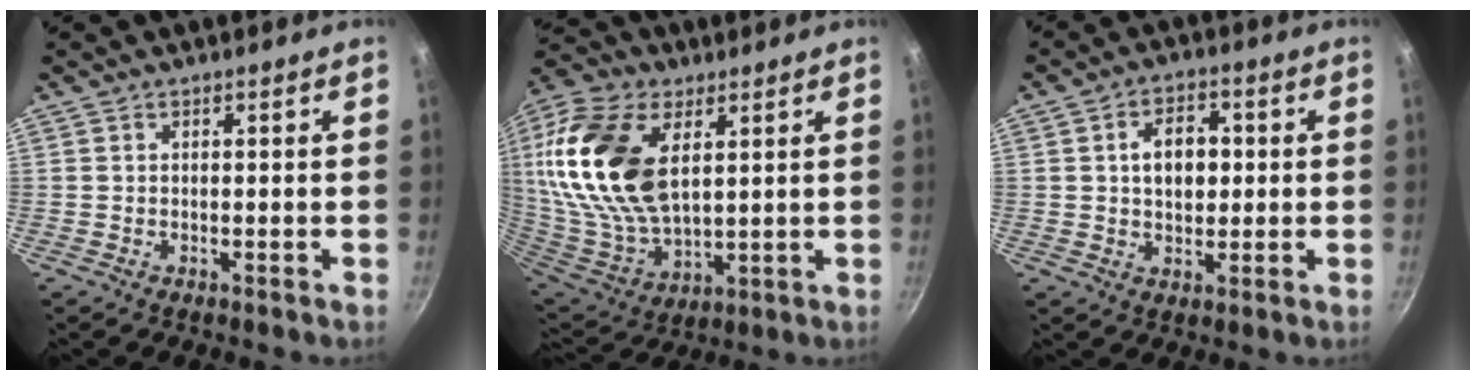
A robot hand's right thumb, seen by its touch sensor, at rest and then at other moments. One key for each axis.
{"total": 23.7, "fx": 6.5, "fy": 13.7, "fz": 18.2, "tx": -0.359, "ty": -0.023, "tz": 0.128}
{"total": 7.8, "fx": 1.0, "fy": 5.2, "fz": 5.8, "tx": -0.071, "ty": 0.008, "tz": 0.013}